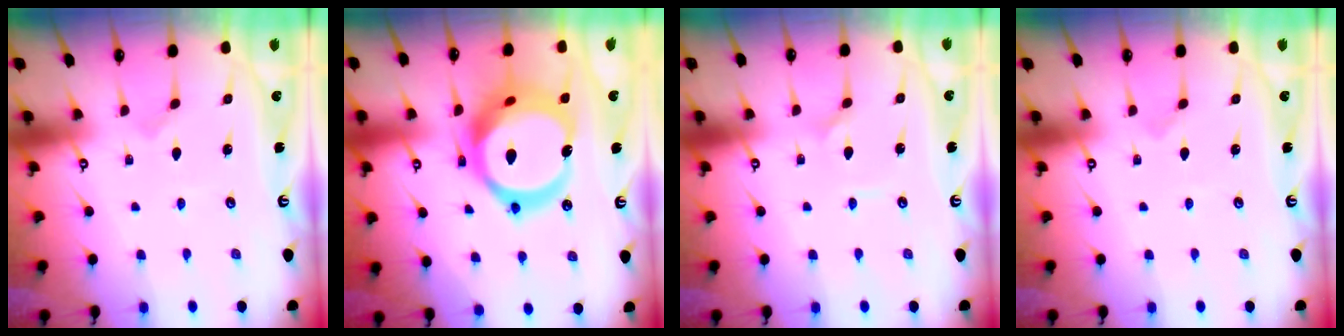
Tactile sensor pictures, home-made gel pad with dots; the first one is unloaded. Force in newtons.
{"total": 24.0, "press": 23.9, "slide": 2.6}
{"total": 1.4, "press": 1.4, "slide": 0.0}
{"total": 0.0}